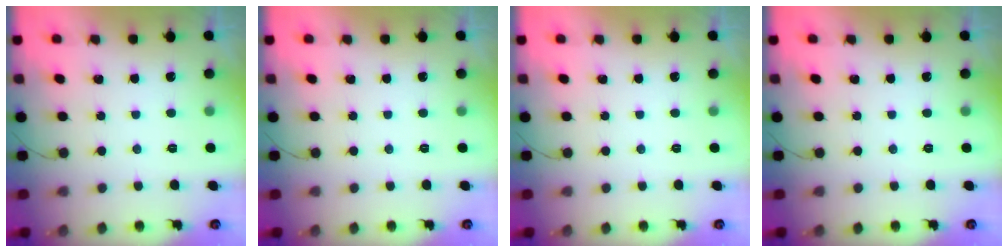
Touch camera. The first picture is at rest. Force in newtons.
{"total": 0.0}
{"total": 0.0}
{"total": 0.0}